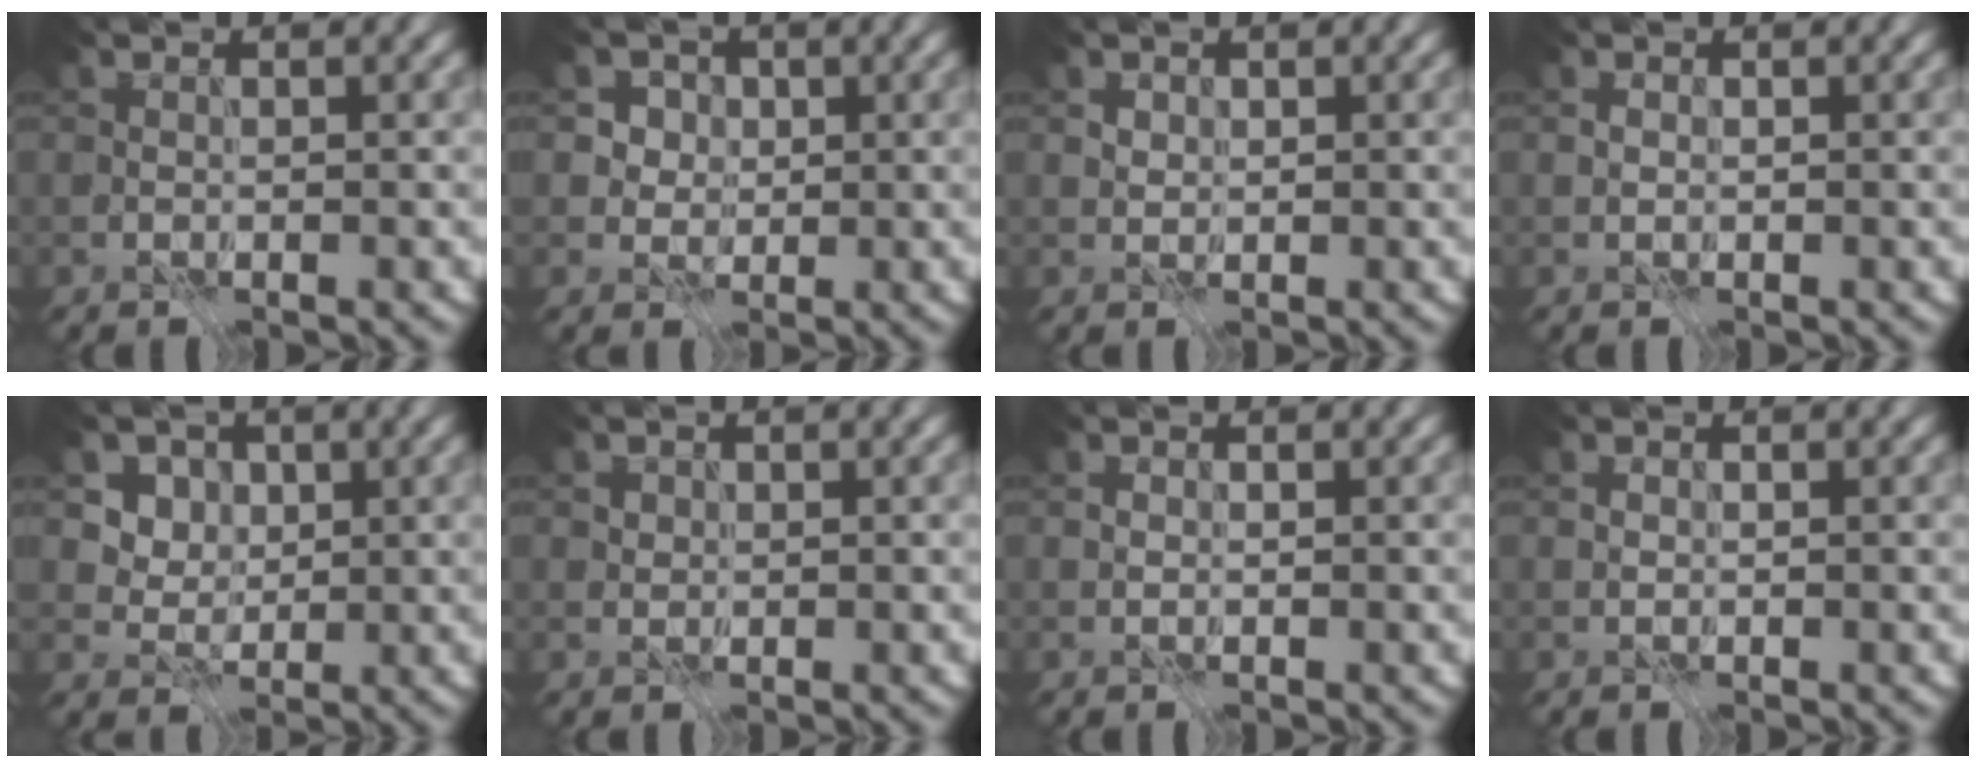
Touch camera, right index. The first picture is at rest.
{"total": 3.8, "force": [2.0, 3.1, 1.1], "torque": [-0.001, 0.013, 0.016]}
{"total": 1.2, "force": [0.8, 0.8, 0.2], "torque": [0.000, 0.002, 0.008]}
{"total": 0.0}
{"total": 6.6, "force": [3.6, 4.9, 2.5], "torque": [-0.046, -0.003, 0.053]}
{"total": 1.1, "force": [0.6, 0.9, 0.2], "torque": [0.007, 0.003, 0.003]}
{"total": 0.0}
{"total": 0.0}